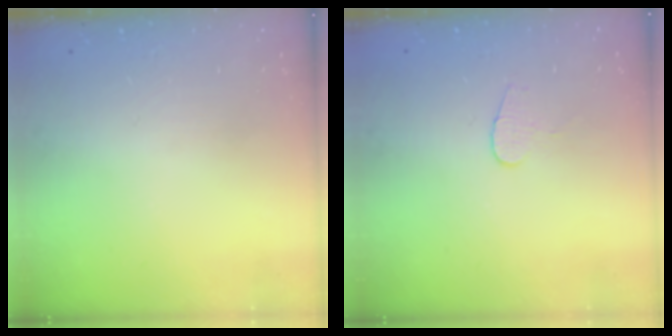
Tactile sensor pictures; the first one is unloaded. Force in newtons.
{"total": 4.7, "press": 4.6, "slide": 0.4}